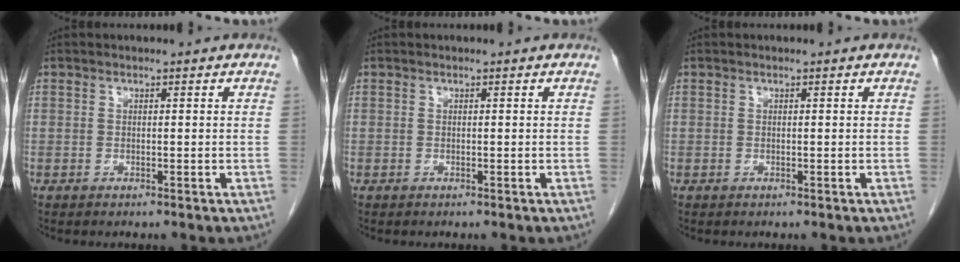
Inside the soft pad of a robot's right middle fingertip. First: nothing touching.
{"total": 0.0}
{"total": 0.0}